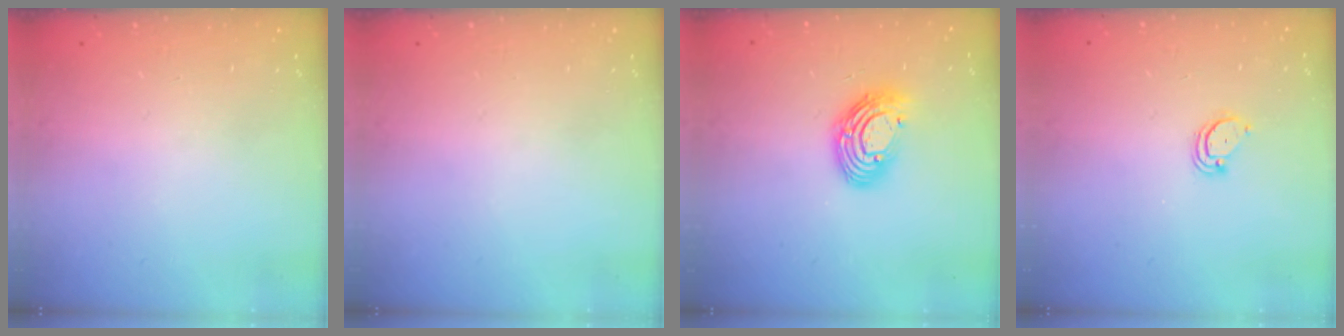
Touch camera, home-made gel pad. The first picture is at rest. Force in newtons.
{"total": 0.0}
{"total": 11.2, "press": 11.2, "slide": 1.0}
{"total": 2.6, "press": 2.6, "slide": 0.2}